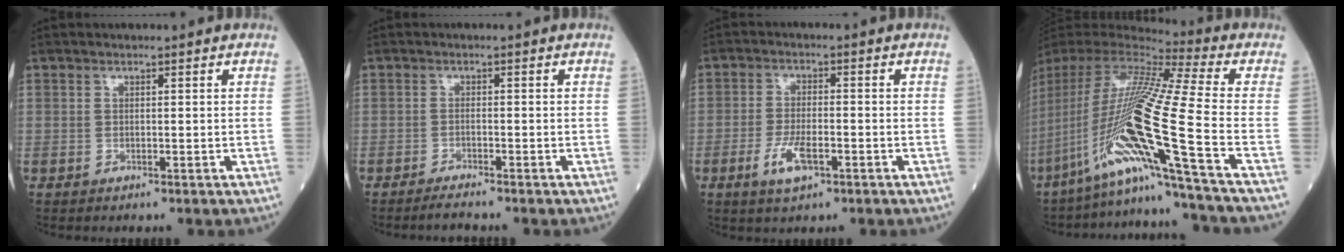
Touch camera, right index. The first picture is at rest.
{"total": 2.1, "force": [-2.0, -0.2, 0.7], "torque": [-0.016, -0.006, -0.036]}
{"total": 5.6, "force": [-2.5, 1.8, 4.7], "torque": [-0.095, -0.004, -0.043]}
{"total": 24.3, "force": [-10.5, -2.6, 21.8], "torque": [-0.430, -0.032, -0.196]}